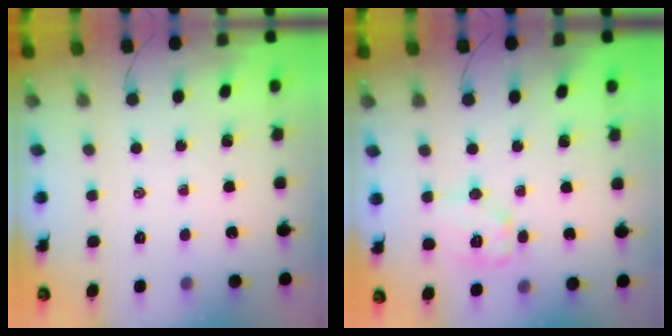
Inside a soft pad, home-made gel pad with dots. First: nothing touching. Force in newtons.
{"total": 9.0, "press": 9.0, "slide": 0.2}